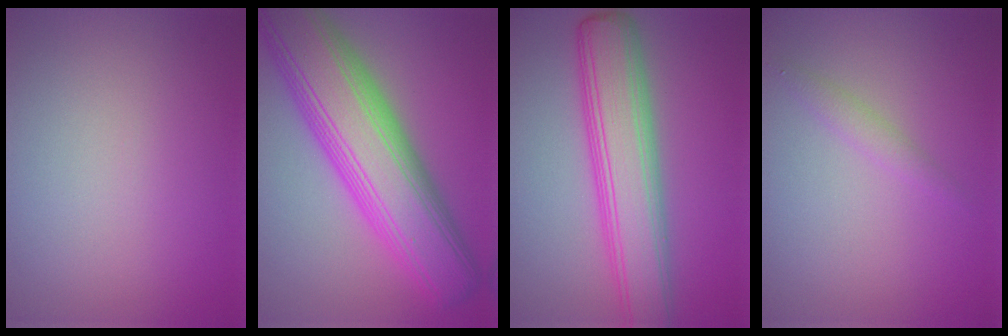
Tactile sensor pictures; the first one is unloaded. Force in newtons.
{"total": 12.3, "press": 12.3, "slide": 0.3}
{"total": 7.7, "press": 7.7, "slide": 0.4}
{"total": 1.5, "press": 1.5, "slide": 0.1}